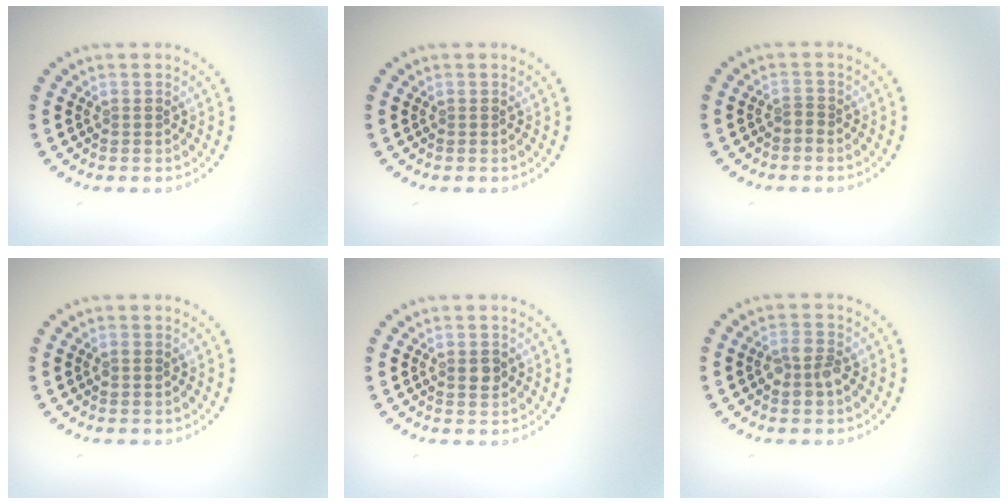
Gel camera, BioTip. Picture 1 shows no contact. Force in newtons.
{"total": 0.0}
{"total": 0.7, "press": 0.4, "slide": 0.6}
{"total": 0.8, "press": 0.8, "slide": 0.0}
{"total": 1.4, "press": 1.4, "slide": 0.1}
{"total": 2.4, "press": 2.4, "slide": 0.5}